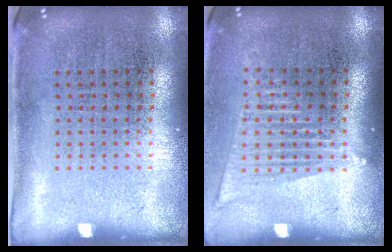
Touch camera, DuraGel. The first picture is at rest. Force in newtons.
{"total": 1.6, "press": 1.4, "slide": 0.7}